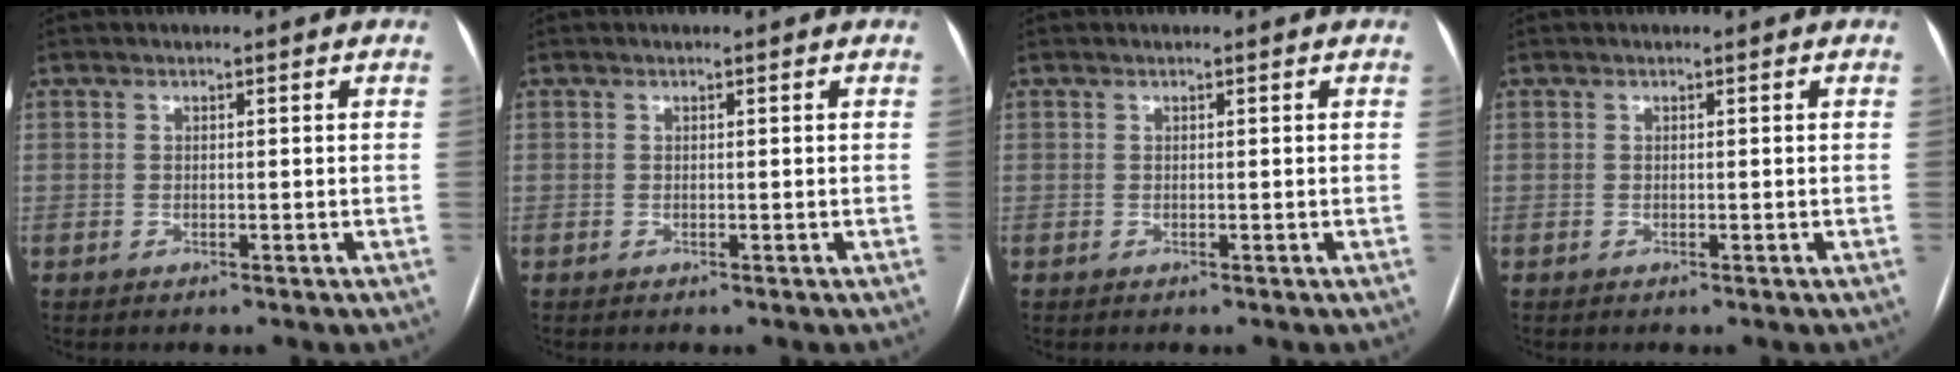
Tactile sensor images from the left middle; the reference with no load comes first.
{"total": 0.0}
{"total": 0.0}
{"total": 0.0}